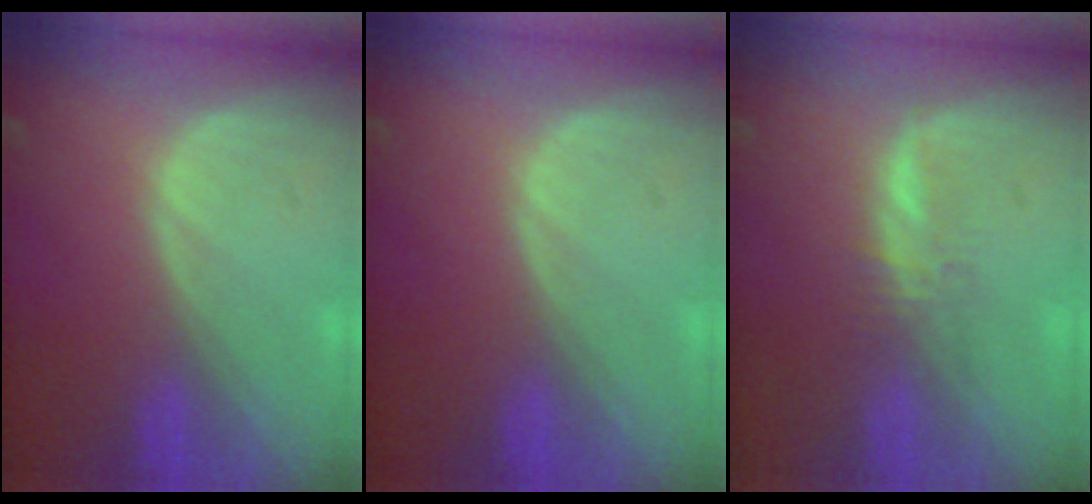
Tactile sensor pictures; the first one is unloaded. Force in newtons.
{"total": 0.0}
{"total": 2.3, "press": 2.2, "slide": 0.6}